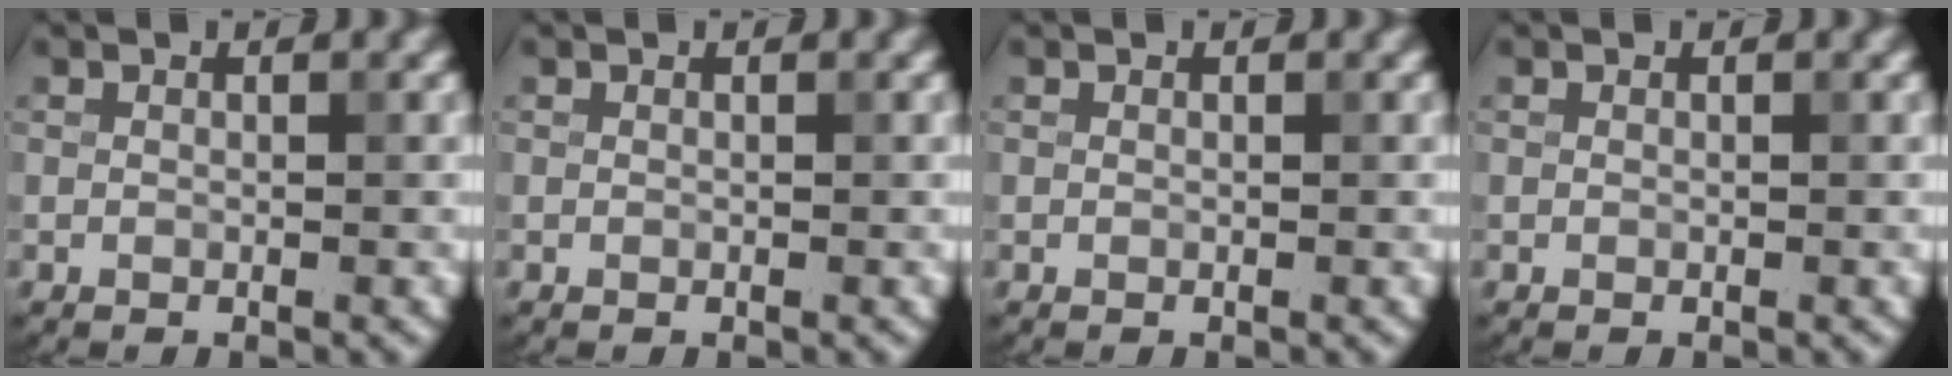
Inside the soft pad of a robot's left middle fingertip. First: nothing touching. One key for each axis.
{"total": 0.0}
{"total": 0.0}
{"total": 0.0}